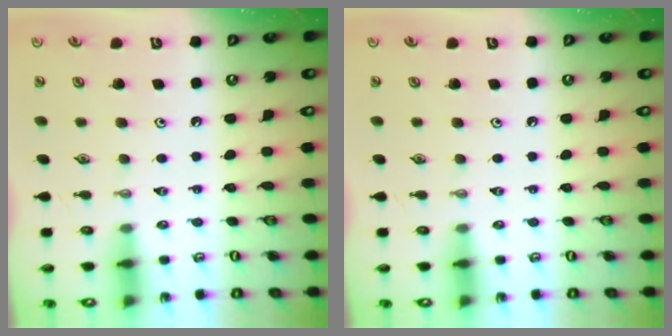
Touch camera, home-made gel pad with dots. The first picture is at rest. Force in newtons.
{"total": 0.0}